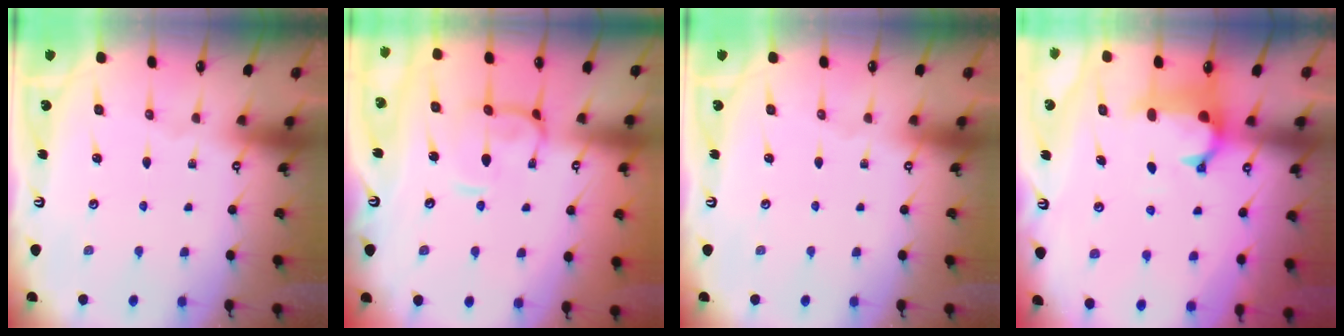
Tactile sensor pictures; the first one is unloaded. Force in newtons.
{"total": 4.3, "press": 4.2, "slide": 0.9}
{"total": 0.0}
{"total": 1.2, "press": 0.6, "slide": 1.0}